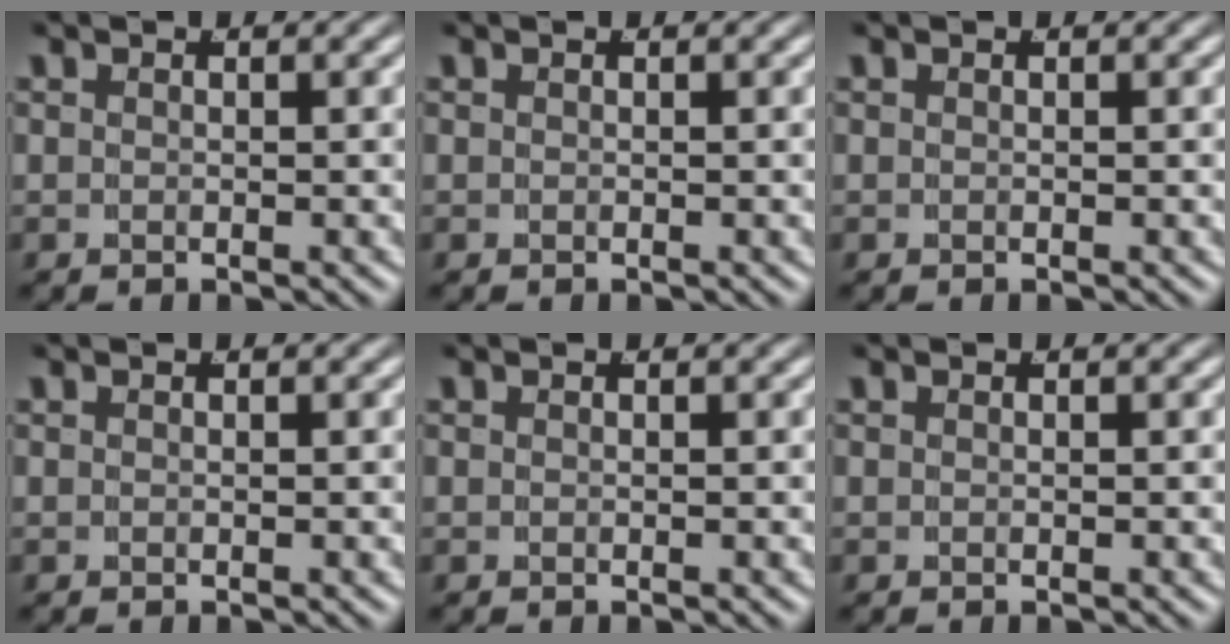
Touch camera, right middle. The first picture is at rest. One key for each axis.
{"total": 0.0}
{"total": 0.0}
{"total": 0.0}
{"total": 0.0}
{"total": 0.0}